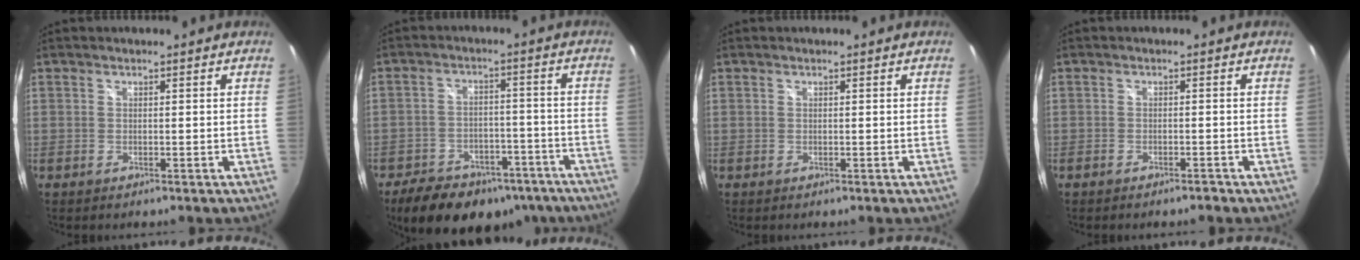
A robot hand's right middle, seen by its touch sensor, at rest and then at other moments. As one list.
[{"total": 18.9, "force": [-13.7, 9.9, 8.5], "torque": [-0.182, 0.006, -0.181]}, {"total": 0.0}, {"total": 1.9, "force": [-1.7, 0.4, 0.8], "torque": [-0.022, 0.000, -0.027]}]